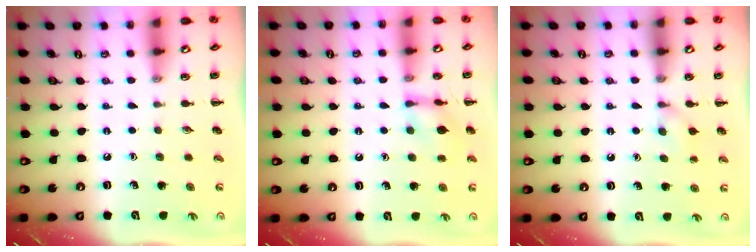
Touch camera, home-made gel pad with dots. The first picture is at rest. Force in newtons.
{"total": 9.5, "press": 9.5, "slide": 0.5}
{"total": 5.5, "press": 5.2, "slide": 1.8}